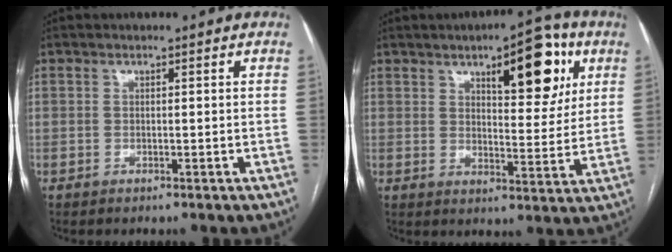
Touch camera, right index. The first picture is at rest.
{"total": 12.2, "force": [5.8, 3.9, 10.0], "torque": [-0.131, 0.011, 0.080]}